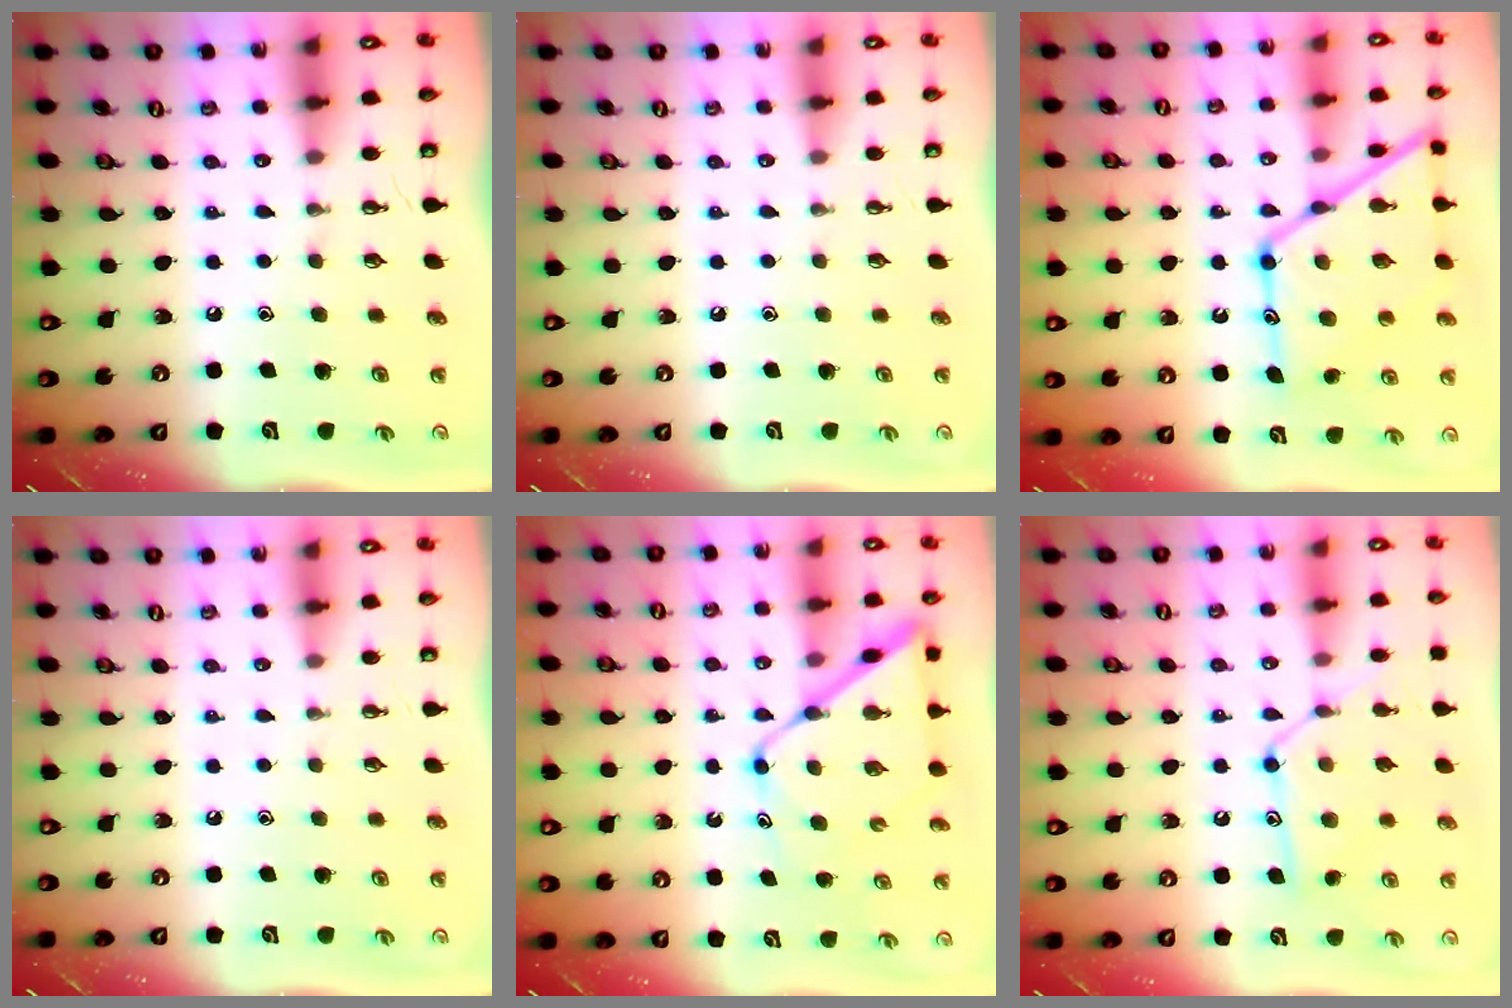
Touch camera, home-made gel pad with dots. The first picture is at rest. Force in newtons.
{"total": 0.0}
{"total": 18.7, "press": 18.6, "slide": 1.6}
{"total": 0.0}
{"total": 12.2, "press": 12.2, "slide": 1.0}
{"total": 12.2, "press": 12.2, "slide": 0.8}